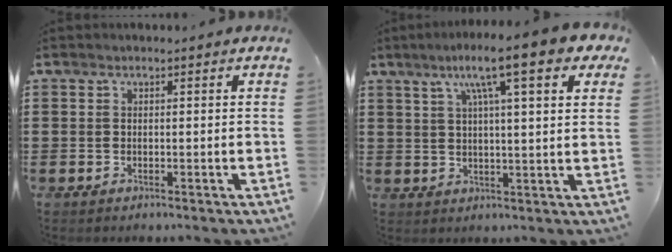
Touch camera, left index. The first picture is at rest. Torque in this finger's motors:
{"motor_torque": [2.14, 0.00, 0.67, 0.21]}